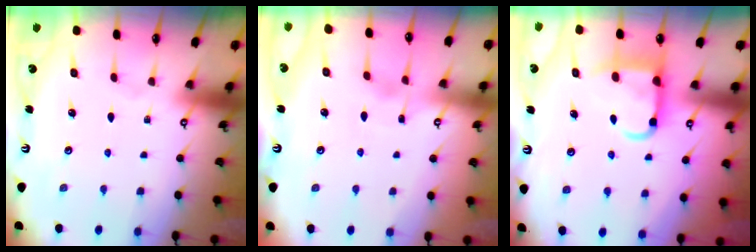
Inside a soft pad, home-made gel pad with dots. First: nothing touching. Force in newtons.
{"total": 2.5, "press": 2.5, "slide": 0.2}
{"total": 9.5, "press": 9.4, "slide": 1.5}